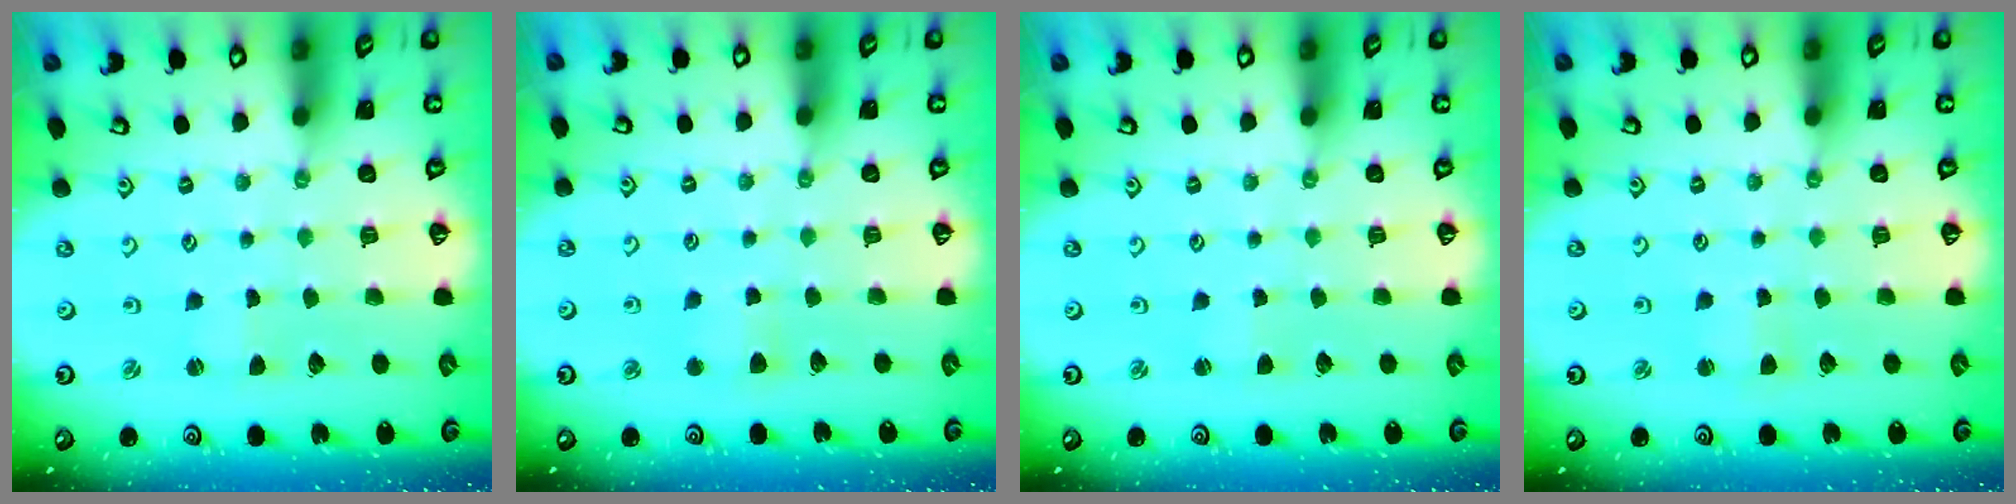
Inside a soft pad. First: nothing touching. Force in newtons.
{"total": 4.8, "press": 4.8, "slide": 0.5}
{"total": 1.5, "press": 1.4, "slide": 0.2}
{"total": 2.7, "press": 2.7, "slide": 0.2}